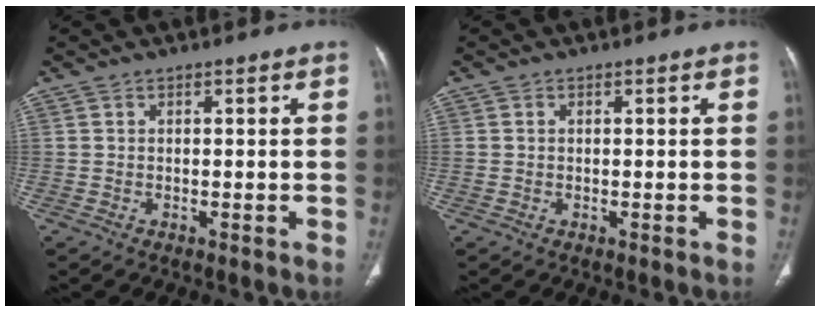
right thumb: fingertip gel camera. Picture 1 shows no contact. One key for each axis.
{"total": 0.6, "fx": 0.0, "fy": 0.5, "fz": 0.2, "tx": -0.004, "ty": 0.003, "tz": 0.001}